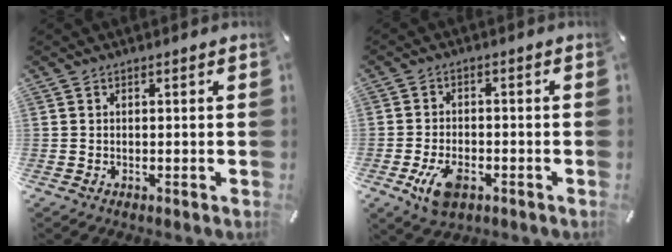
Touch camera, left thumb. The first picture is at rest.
{"total": 7.0, "force": [-3.1, 4.2, 4.7], "torque": [-0.096, 0.008, -0.058]}